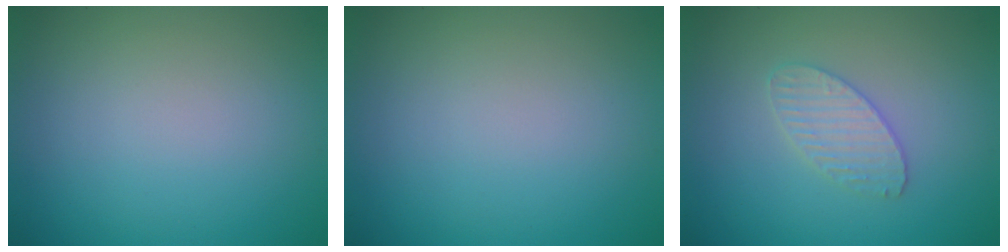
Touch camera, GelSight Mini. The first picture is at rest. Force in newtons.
{"total": 0.0}
{"total": 2.3, "press": 2.3, "slide": 0.2}